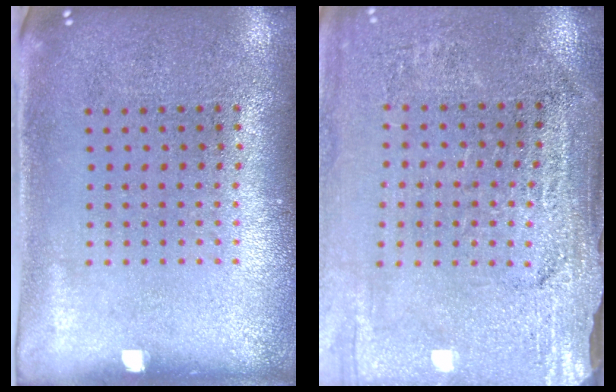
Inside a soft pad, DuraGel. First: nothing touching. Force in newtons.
{"total": 3.1, "press": 3.1, "slide": 0.3}